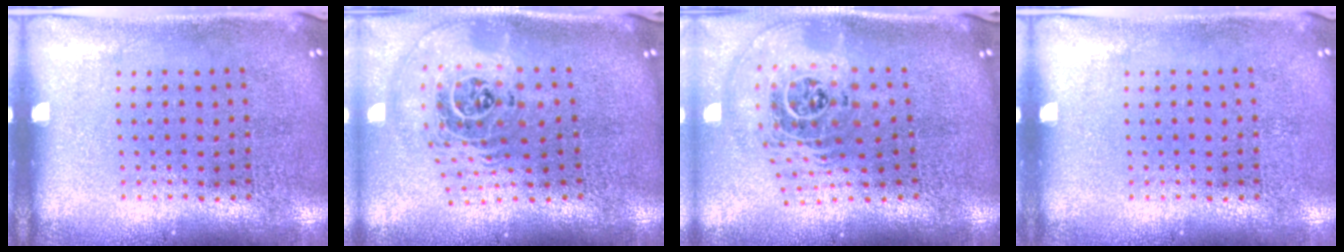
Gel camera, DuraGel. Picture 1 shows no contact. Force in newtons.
{"total": 2.5, "press": 1.8, "slide": 1.8}
{"total": 2.7, "press": 1.8, "slide": 2.0}
{"total": 0.0}